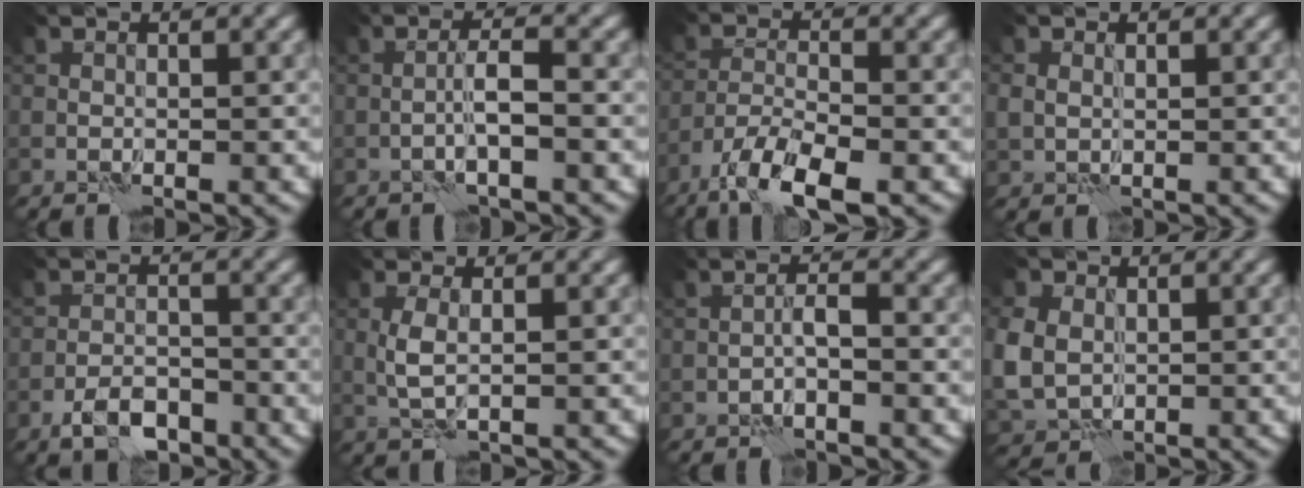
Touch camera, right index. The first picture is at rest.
{"total": 2.1, "force": [-0.5, -0.1, 2.1], "torque": [-0.039, 0.010, -0.014]}
{"total": 7.0, "force": [-4.7, 2.0, 4.8], "torque": [-0.088, -0.009, -0.090]}
{"total": 1.3, "force": [0.5, 1.0, 0.7], "torque": [-0.015, 0.000, 0.011]}
{"total": 3.6, "force": [-2.4, 1.5, 2.1], "torque": [-0.032, 0.002, -0.048]}
{"total": 1.9, "force": [0.4, 0.4, 1.8], "torque": [-0.044, 0.001, 0.007]}
{"total": 1.3, "force": [-0.5, 0.0, 1.2], "torque": [-0.024, 0.008, -0.013]}
{"total": 6.3, "force": [0.4, 5.2, 3.5], "torque": [-0.095, 0.001, -0.002]}